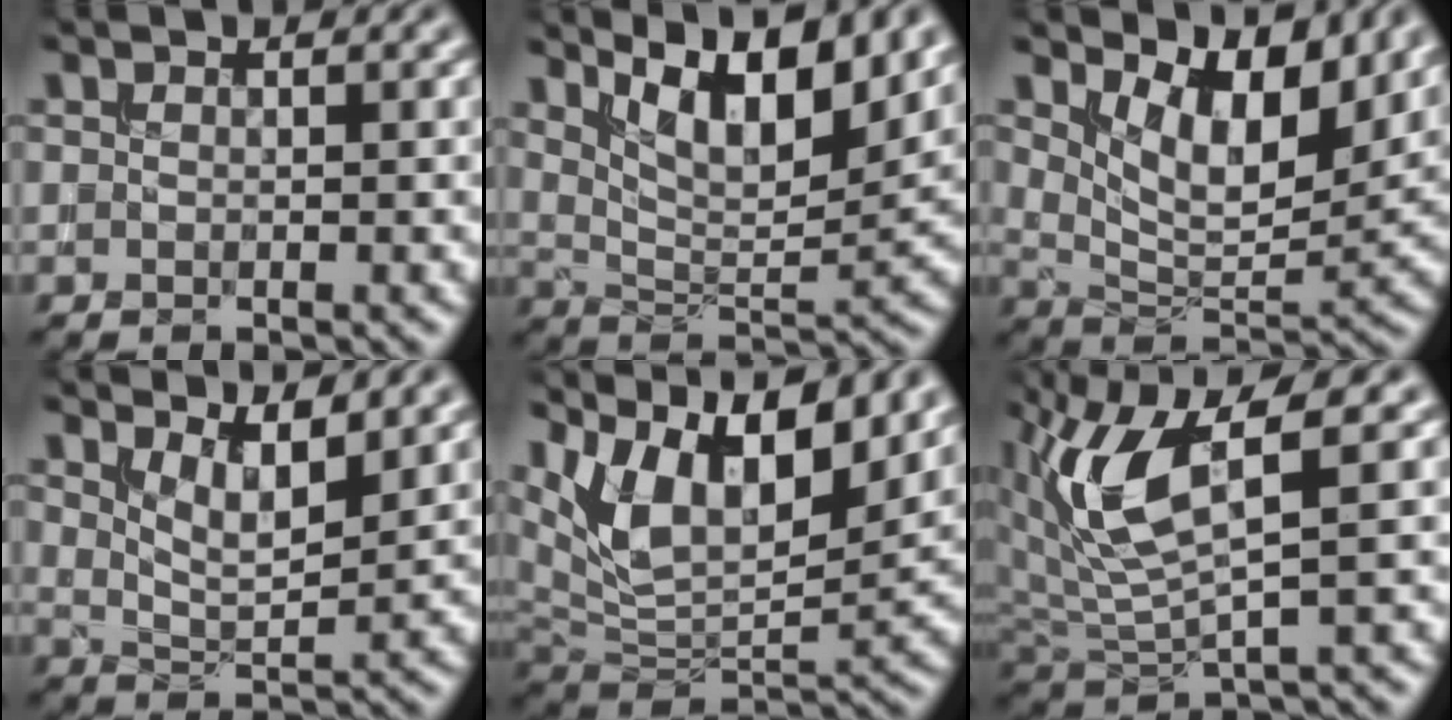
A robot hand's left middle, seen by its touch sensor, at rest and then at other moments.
{"total": 8.8, "force": [5.1, 2.8, 6.6], "torque": [-0.112, 0.002, 0.088]}
{"total": 7.6, "force": [3.9, 3.7, 5.4], "torque": [-0.090, -0.013, 0.064]}
{"total": 3.5, "force": [2.2, 1.1, 2.4], "torque": [-0.047, -0.011, 0.042]}
{"total": 11.8, "force": [6.7, 5.1, 8.3], "torque": [-0.153, 0.011, 0.117]}
{"total": 7.3, "force": [2.6, 2.6, 6.3], "torque": [-0.148, -0.001, 0.053]}